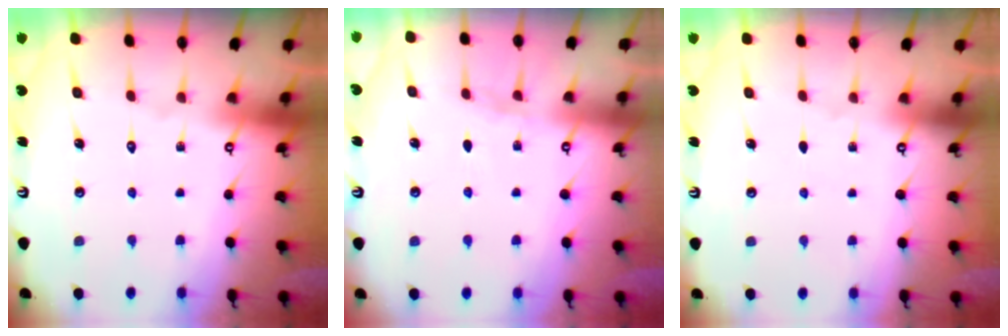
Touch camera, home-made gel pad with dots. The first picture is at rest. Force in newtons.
{"total": 2.9, "press": 2.8, "slide": 0.7}
{"total": 0.0}